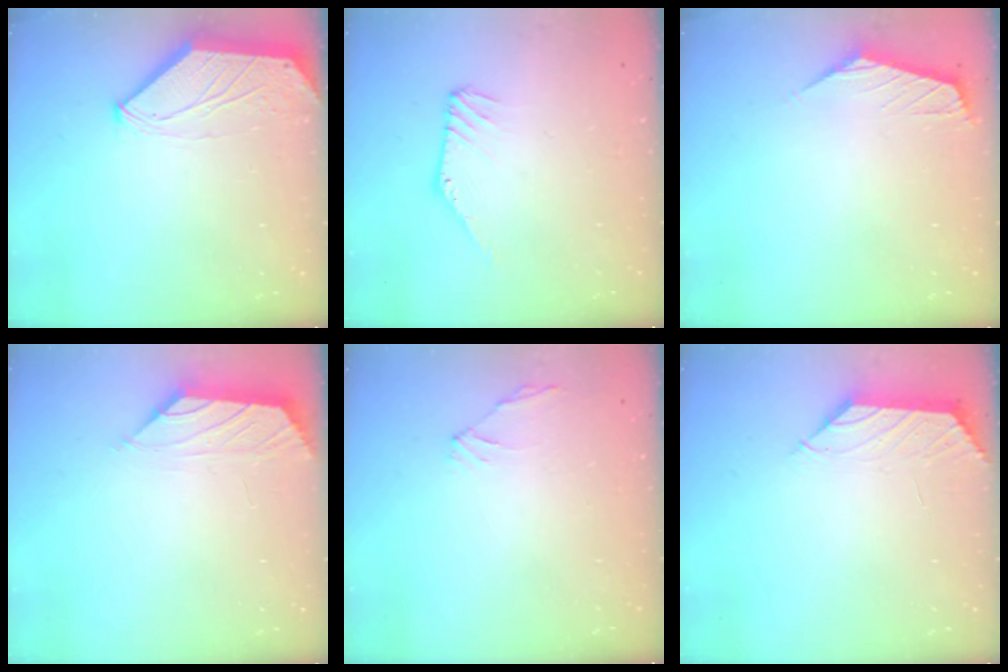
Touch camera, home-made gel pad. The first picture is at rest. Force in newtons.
{"total": 3.5, "press": 3.5, "slide": 0.1}
{"total": 1.3, "press": 1.2, "slide": 0.5}
{"total": 0.9, "press": 0.7, "slide": 0.5}
{"total": 0.7, "press": 0.3, "slide": 0.6}
{"total": 1.0, "press": 0.8, "slide": 0.5}